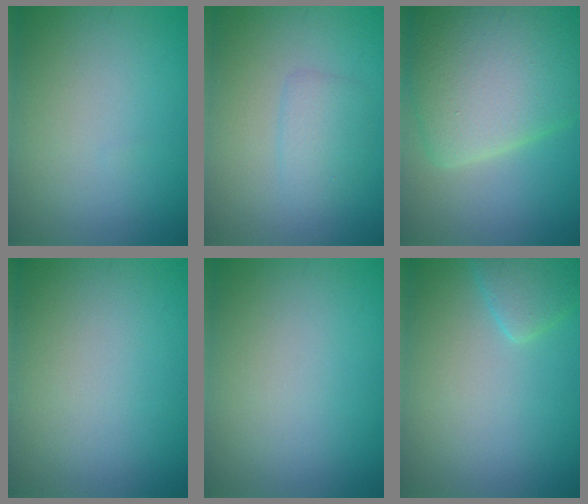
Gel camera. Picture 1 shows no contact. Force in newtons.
{"total": 1.9, "press": 1.9, "slide": 0.1}
{"total": 9.7, "press": 9.7, "slide": 0.9}
{"total": 0.0}
{"total": 0.0}
{"total": 2.1, "press": 2.1, "slide": 0.2}